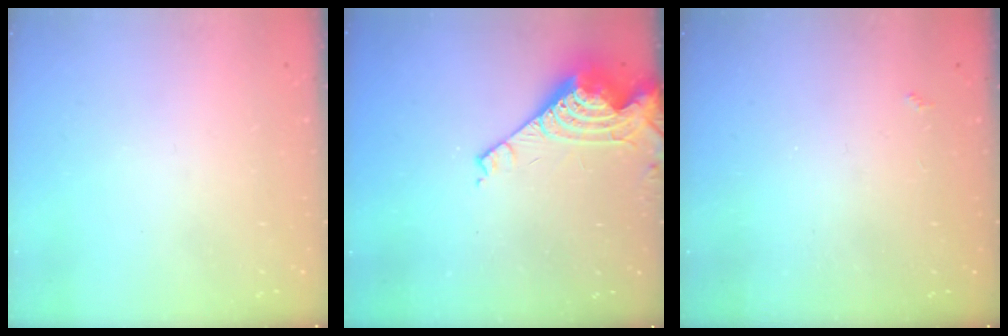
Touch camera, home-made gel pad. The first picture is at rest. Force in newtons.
{"total": 8.0, "press": 8.0, "slide": 0.7}
{"total": 2.1, "press": 2.1, "slide": 0.4}